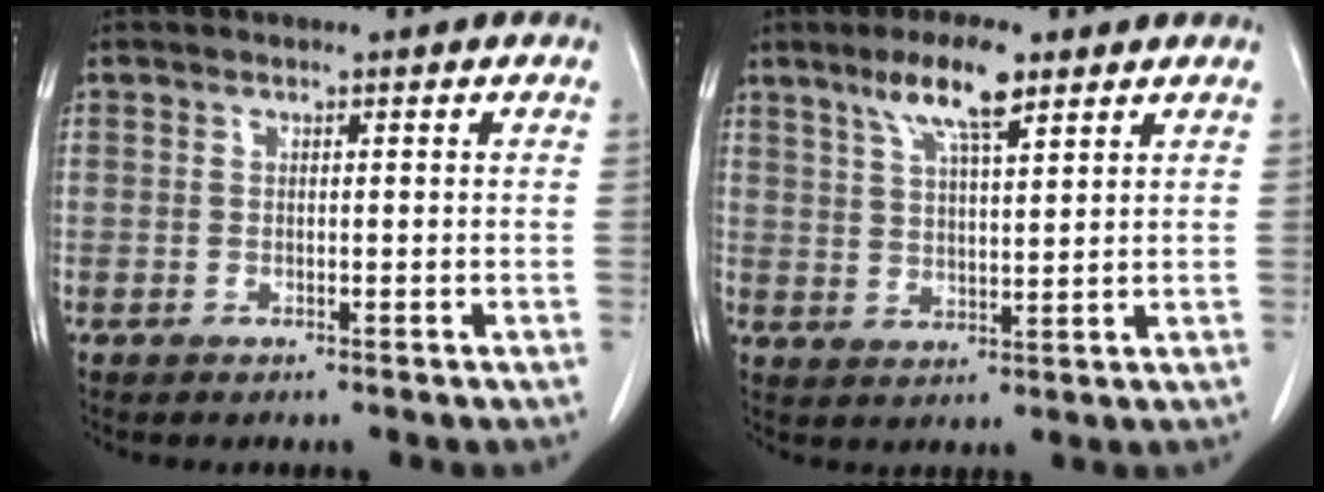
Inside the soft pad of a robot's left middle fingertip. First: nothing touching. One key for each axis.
{"total": 8.0, "fx": 5.1, "fy": 1.4, "fz": 6.0, "tx": -0.114, "ty": 0.007, "tz": 0.092}